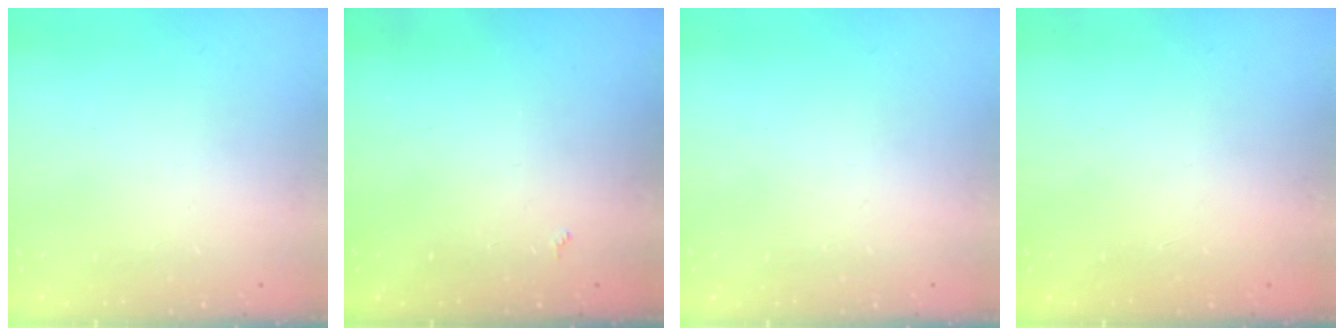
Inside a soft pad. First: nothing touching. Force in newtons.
{"total": 2.0, "press": 1.9, "slide": 0.5}
{"total": 0.0}
{"total": 0.9, "press": 0.9, "slide": 0.1}